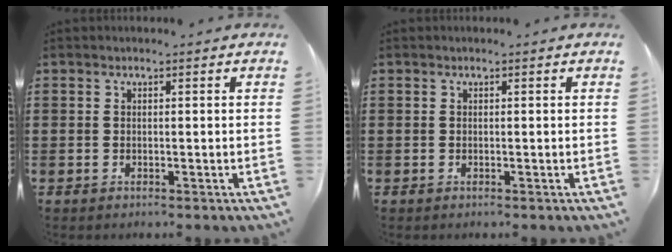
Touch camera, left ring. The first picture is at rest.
{"total": 0.0}